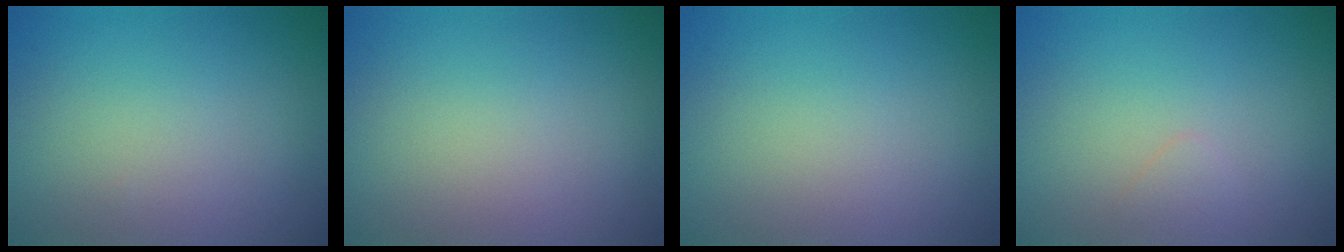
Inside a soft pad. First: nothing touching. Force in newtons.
{"total": 0.0}
{"total": 0.0}
{"total": 0.7, "press": 0.7, "slide": 0.0}